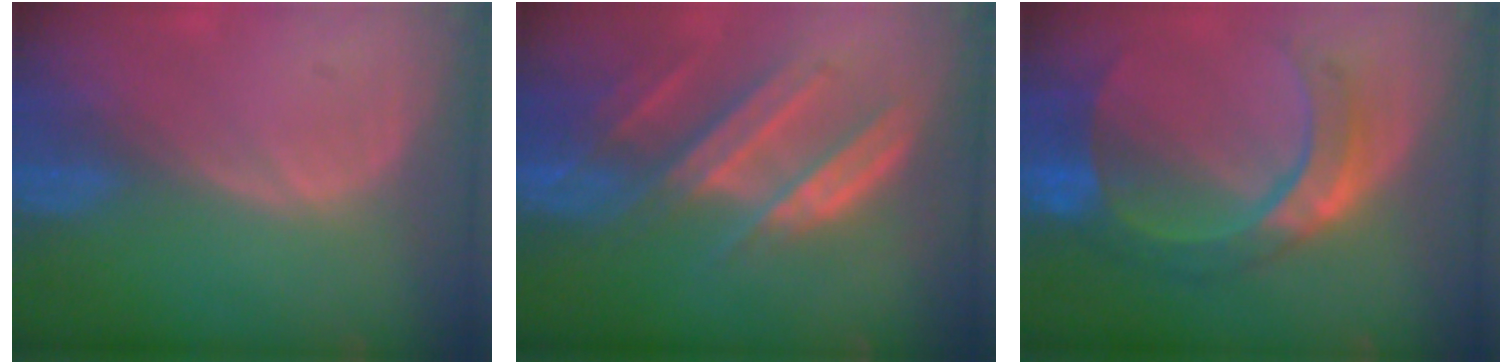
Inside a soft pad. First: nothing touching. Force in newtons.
{"total": 9.3, "press": 8.3, "slide": 4.4}
{"total": 8.5, "press": 8.5, "slide": 0.5}